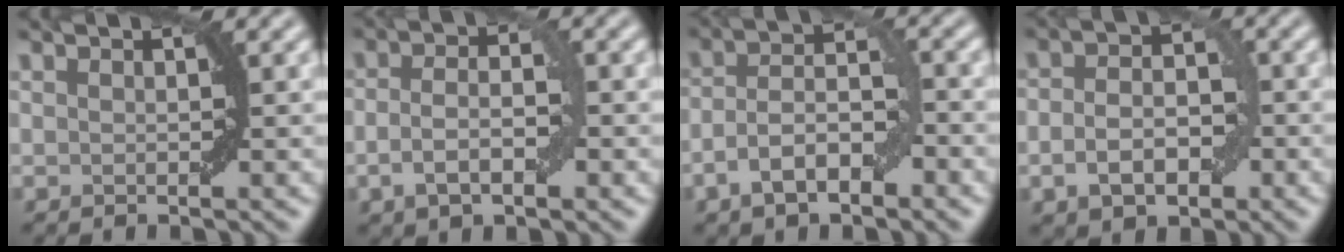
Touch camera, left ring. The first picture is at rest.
{"total": 3.8, "force": [-0.9, 1.8, 3.2], "torque": [-0.062, 0.001, -0.021]}
{"total": 5.3, "force": [-2.3, 2.4, 4.1], "torque": [-0.067, 0.010, -0.046]}
{"total": 4.5, "force": [-1.2, 2.8, 3.3], "torque": [-0.053, 0.001, -0.026]}